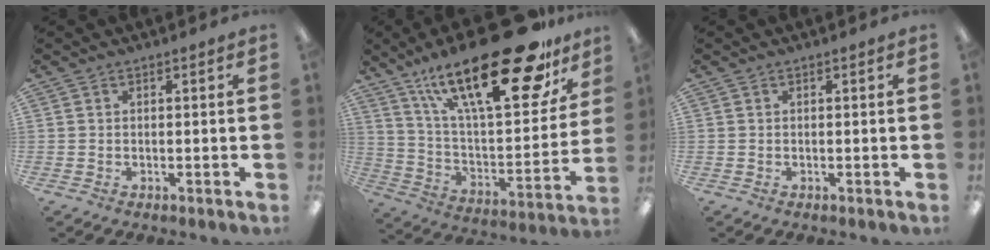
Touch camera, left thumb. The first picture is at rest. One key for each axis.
{"total": 31.7, "fx": 19.4, "fy": 10.7, "fz": 22.7, "tx": -0.364, "ty": -0.111, "tz": 0.321}
{"total": 0.0}